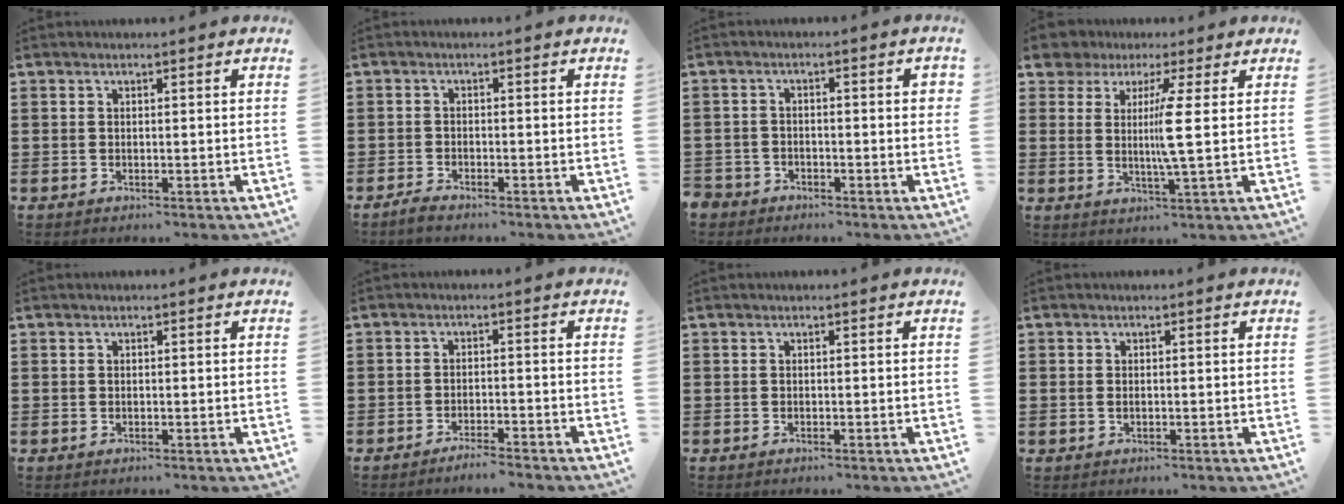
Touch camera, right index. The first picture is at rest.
{"total": 1.3, "force": [-1.3, 0.1, 0.2], "torque": [-0.009, -0.001, -0.025]}
{"total": 2.4, "force": [-2.1, 1.1, 0.4], "torque": [-0.011, 0.004, -0.045]}
{"total": 6.2, "force": [2.9, 1.0, 5.4], "torque": [-0.098, -0.014, 0.048]}
{"total": 0.0}
{"total": 2.3, "force": [-2.2, 0.0, 0.5], "torque": [-0.012, 0.001, -0.045]}
{"total": 0.0}
{"total": 0.8, "force": [0.0, 0.5, 0.7], "torque": [-0.015, 0.003, 0.000]}